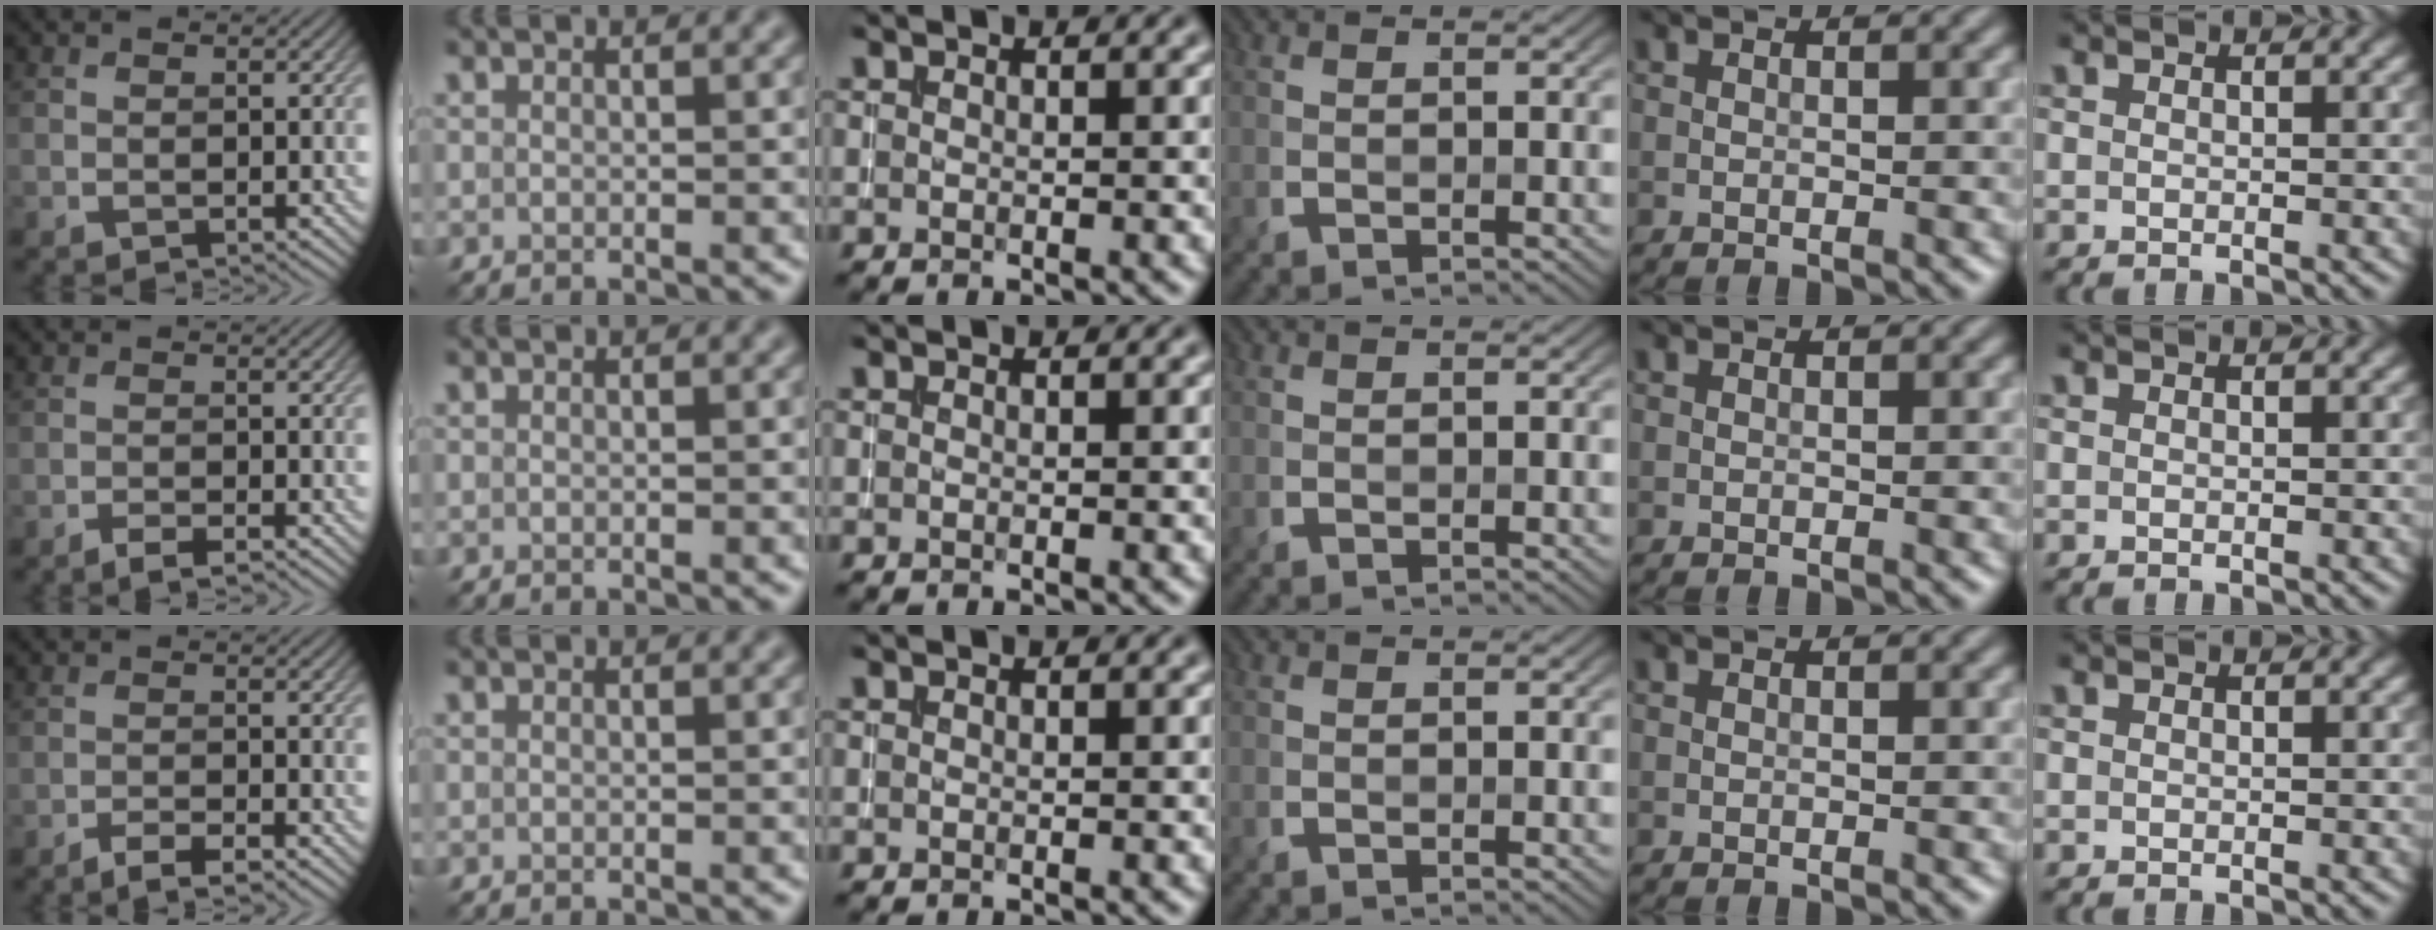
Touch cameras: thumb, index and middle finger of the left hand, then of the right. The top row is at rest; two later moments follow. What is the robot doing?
{"motion": "pour", "object": "almond"}